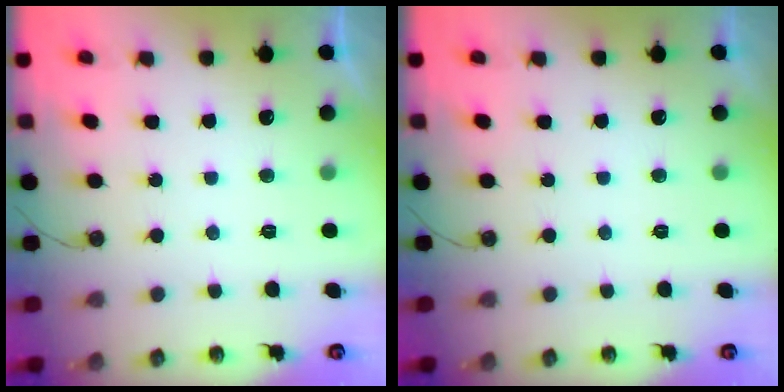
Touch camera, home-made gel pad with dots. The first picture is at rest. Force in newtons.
{"total": 0.0}